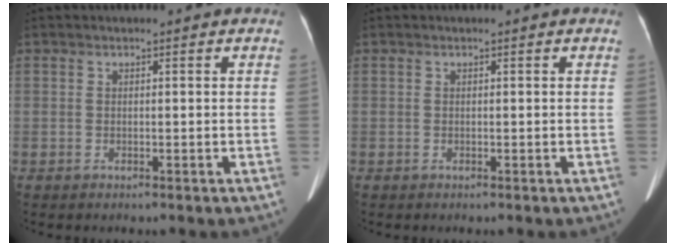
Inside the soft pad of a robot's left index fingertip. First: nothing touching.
{"total": 0.0}